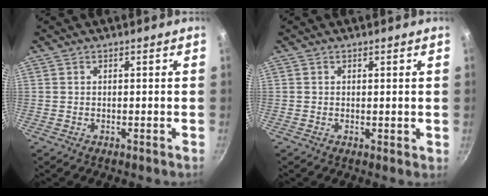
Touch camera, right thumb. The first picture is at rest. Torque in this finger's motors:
{"motor_torque": [-0.43, 0.04, -0.41, 0.15, 0.00]}